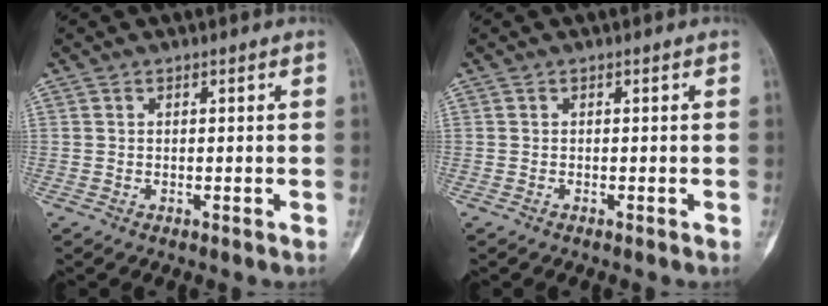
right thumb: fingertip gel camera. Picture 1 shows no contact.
{"total": 0.0}